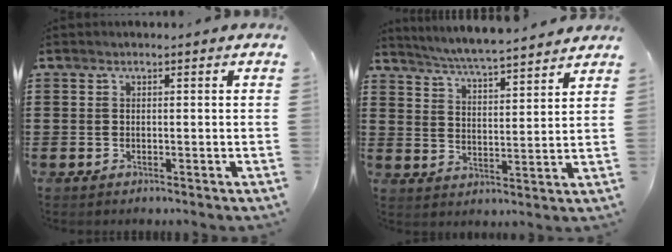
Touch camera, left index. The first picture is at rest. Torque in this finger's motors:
{"motor_torque": [1.19, -0.95, 0.26, 0.14]}